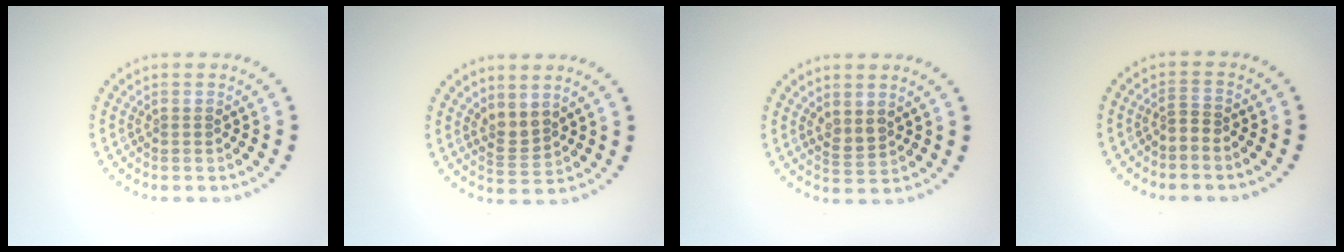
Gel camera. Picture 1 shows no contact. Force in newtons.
{"total": 1.9, "press": 1.6, "slide": 1.1}
{"total": 1.4, "press": 1.3, "slide": 0.5}
{"total": 1.0, "press": 0.5, "slide": 0.9}